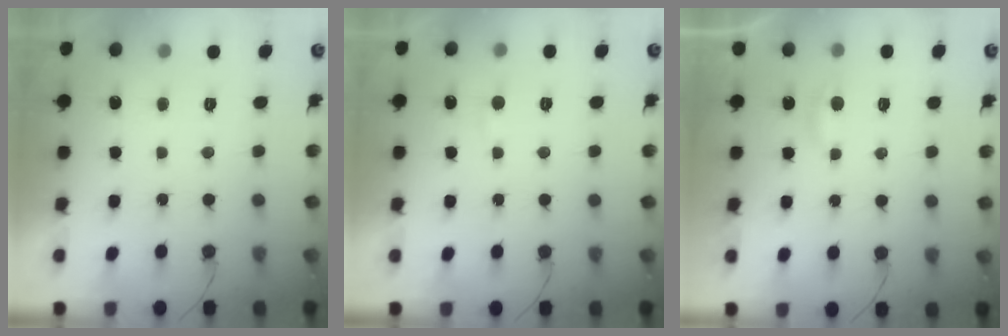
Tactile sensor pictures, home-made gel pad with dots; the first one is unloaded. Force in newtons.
{"total": 2.7, "press": 2.7, "slide": 0.4}
{"total": 2.7, "press": 2.7, "slide": 0.3}